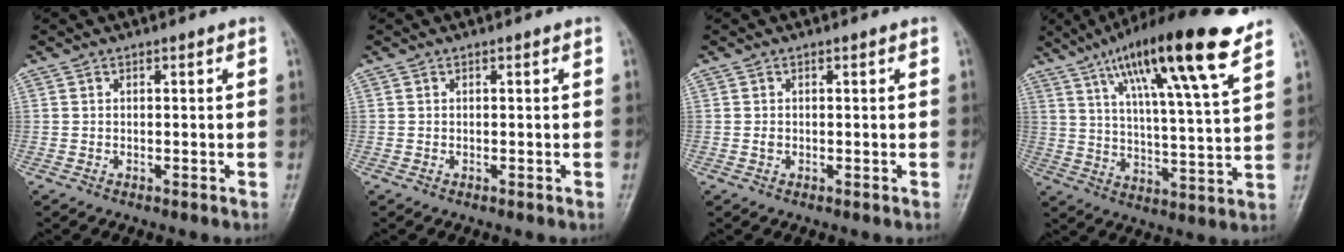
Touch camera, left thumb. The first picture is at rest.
{"total": 0.0}
{"total": 0.8, "force": [-0.1, 0.6, 0.5], "torque": [-0.006, 0.003, 0.000]}
{"total": 20.7, "force": [12.4, 3.2, 16.3], "torque": [-0.254, -0.040, 0.201]}